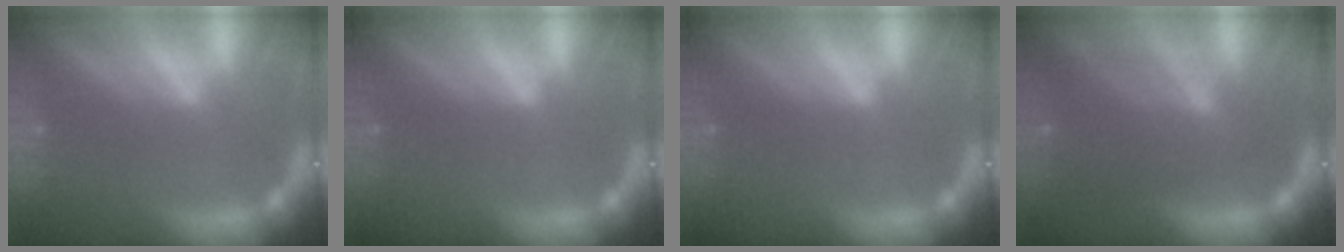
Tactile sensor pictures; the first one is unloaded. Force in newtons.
{"total": 0.0}
{"total": 0.0}
{"total": 7.0}